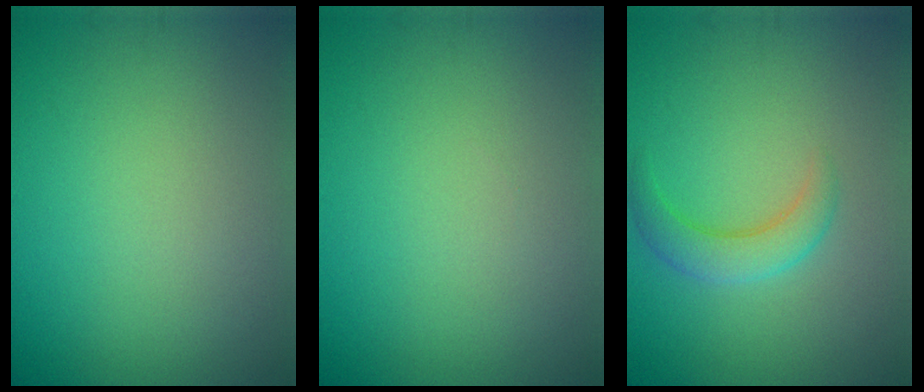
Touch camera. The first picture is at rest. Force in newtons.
{"total": 0.0}
{"total": 2.9, "press": 2.9, "slide": 0.1}